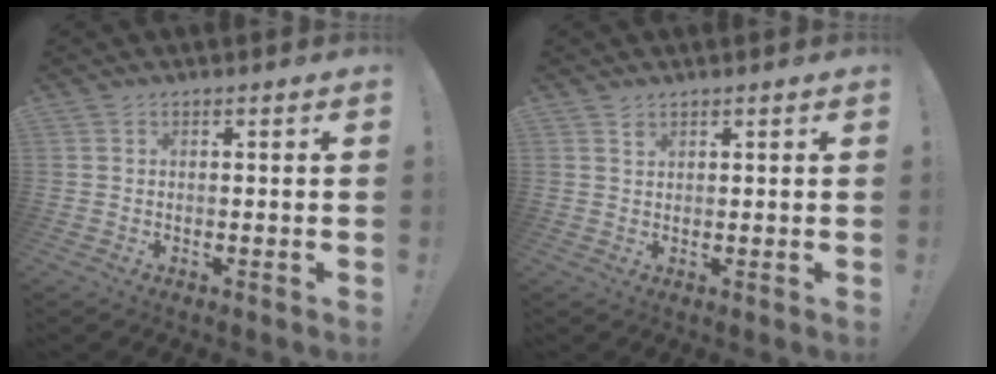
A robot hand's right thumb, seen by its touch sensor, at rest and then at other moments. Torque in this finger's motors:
{"motor_torque": [-0.14, 0.00, -0.16, 0.22, 0.09]}